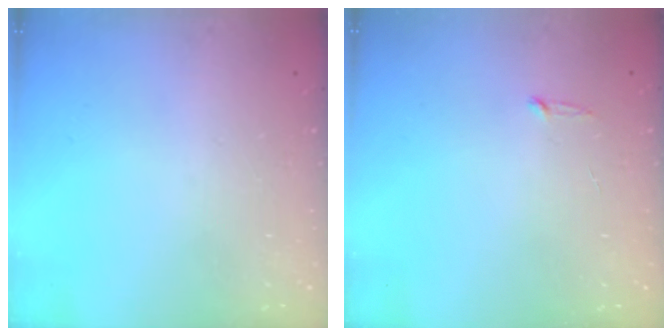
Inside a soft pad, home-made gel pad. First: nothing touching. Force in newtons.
{"total": 2.5, "press": 2.5, "slide": 0.2}